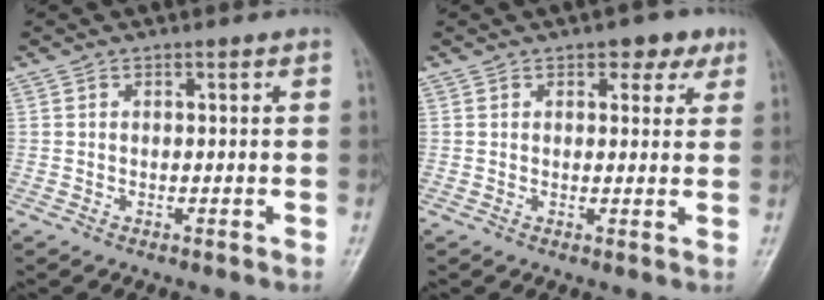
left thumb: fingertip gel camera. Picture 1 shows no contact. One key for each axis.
{"total": 4.4, "fx": 2.5, "fy": 2.5, "fz": 2.7, "tx": -0.007, "ty": -0.007, "tz": 0.026}